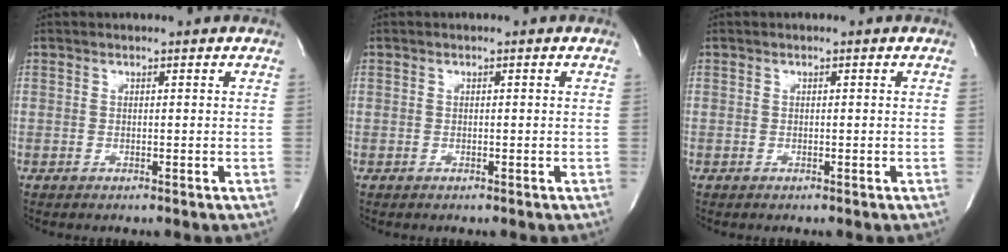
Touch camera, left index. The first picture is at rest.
{"total": 0.0}
{"total": 0.0}